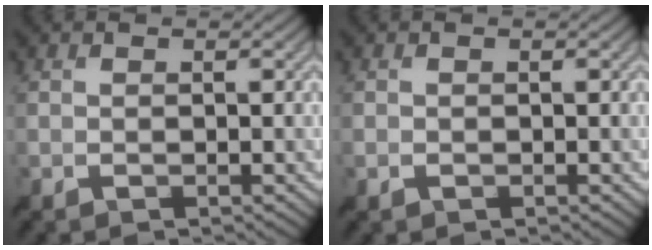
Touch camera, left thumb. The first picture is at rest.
{"total": 0.8, "force": [-0.4, 0.4, 0.5], "torque": [-0.014, -0.003, -0.006]}